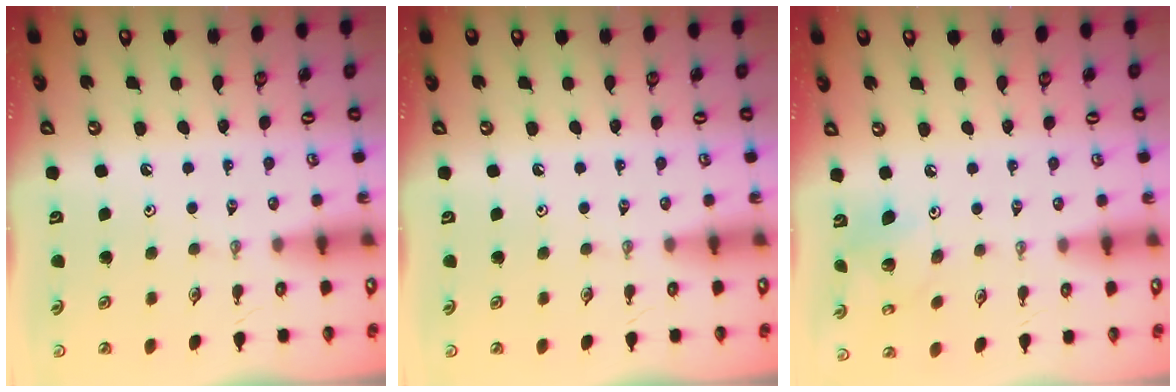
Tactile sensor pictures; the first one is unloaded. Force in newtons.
{"total": 0.0}
{"total": 6.9, "press": 6.9, "slide": 0.5}